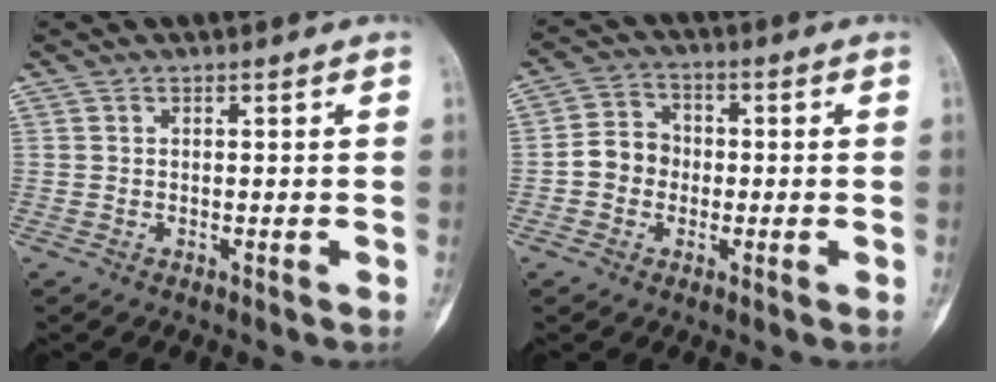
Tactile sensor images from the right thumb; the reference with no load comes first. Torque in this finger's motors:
{"motor_torque": [0.18, 0.04, 0.71, -0.44, 0.01]}